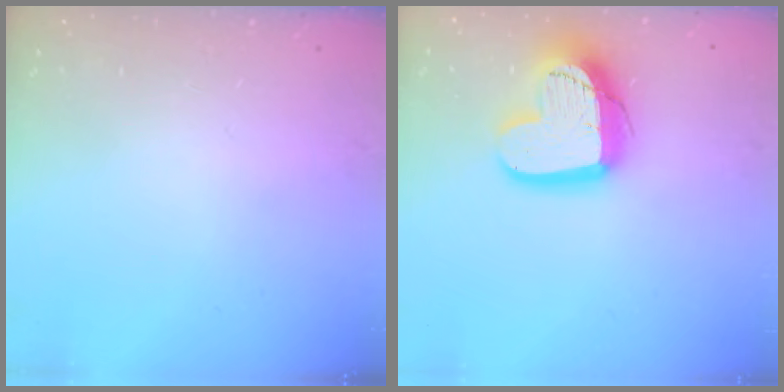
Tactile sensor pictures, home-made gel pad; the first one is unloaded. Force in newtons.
{"total": 16.7, "press": 16.6, "slide": 1.5}